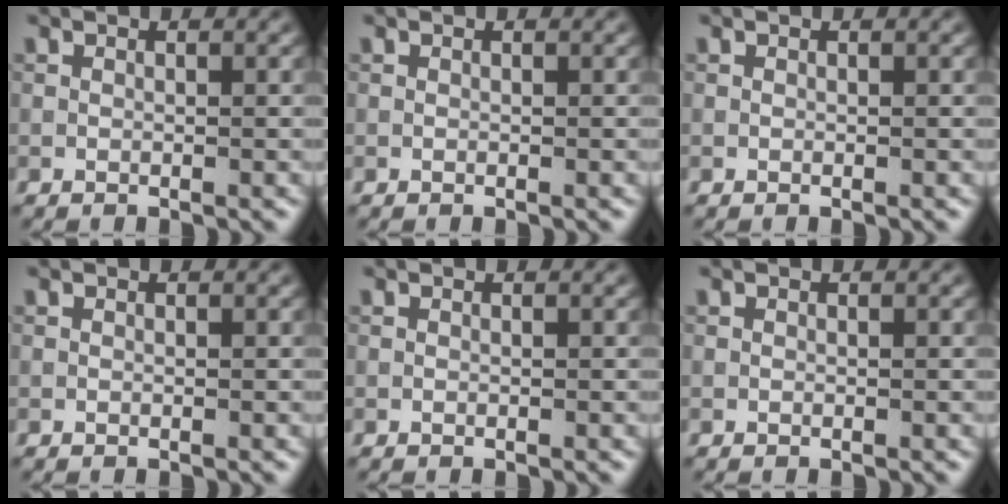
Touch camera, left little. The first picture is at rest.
{"total": 0.0}
{"total": 0.0}
{"total": 0.0}
{"total": 0.0}
{"total": 0.0}